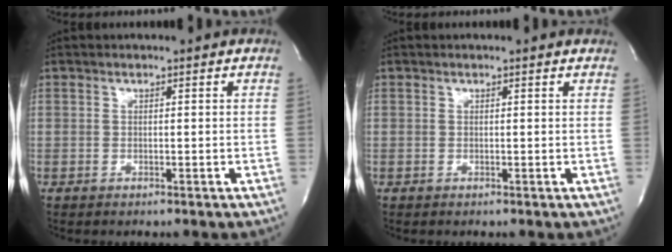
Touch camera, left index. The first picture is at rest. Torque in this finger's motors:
{"motor_torque": [0.05, -0.08, -0.02, -0.02]}